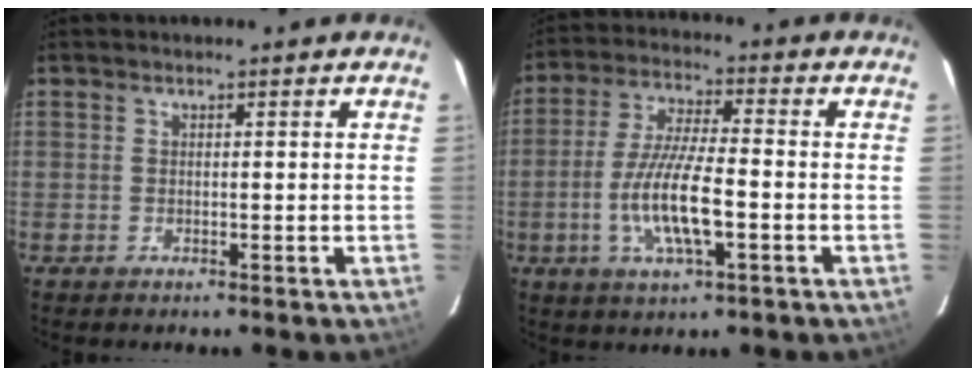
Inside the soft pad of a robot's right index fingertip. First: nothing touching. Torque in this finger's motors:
{"motor_torque": [0.98, -0.60, 0.50, 0.21]}